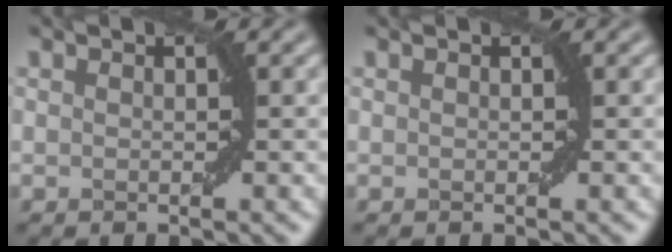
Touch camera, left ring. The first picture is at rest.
{"total": 0.0}